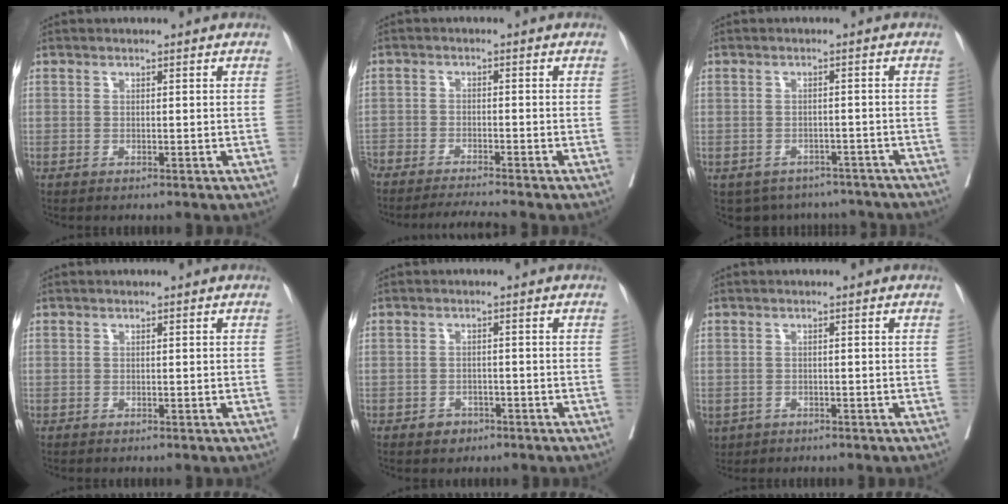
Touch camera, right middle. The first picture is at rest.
{"total": 6.3, "force": [-6.0, -0.5, 1.8], "torque": [-0.024, -0.010, -0.103]}
{"total": 9.3, "force": [-7.8, 4.9, 1.3], "torque": [-0.008, 0.013, -0.084]}
{"total": 0.0}
{"total": 2.3, "force": [-1.4, 1.7, 0.6], "torque": [-0.007, 0.006, -0.016]}
{"total": 4.3, "force": [-2.2, 3.4, 1.3], "torque": [-0.034, -0.003, -0.031]}